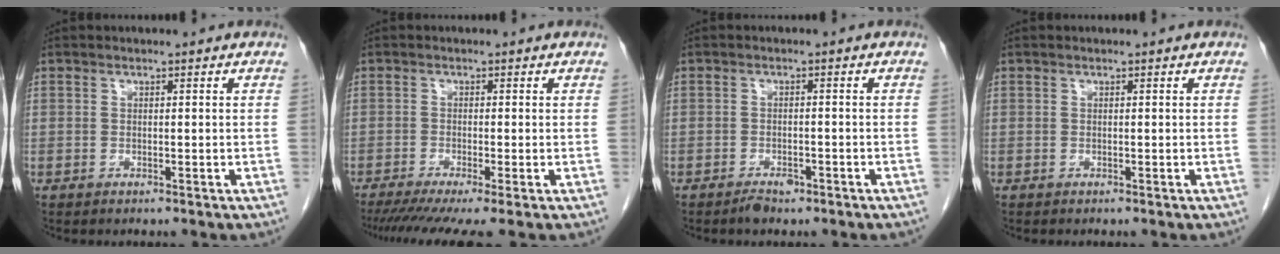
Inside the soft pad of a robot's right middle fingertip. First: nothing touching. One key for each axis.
{"total": 8.0, "fx": -6.1, "fy": 0.1, "fz": 5.3, "tx": -0.075, "ty": -0.017, "tz": -0.097}
{"total": 2.3, "fx": -1.7, "fy": 0.9, "fz": 1.2, "tx": -0.021, "ty": 0.001, "tz": -0.021}
{"total": 0.0}